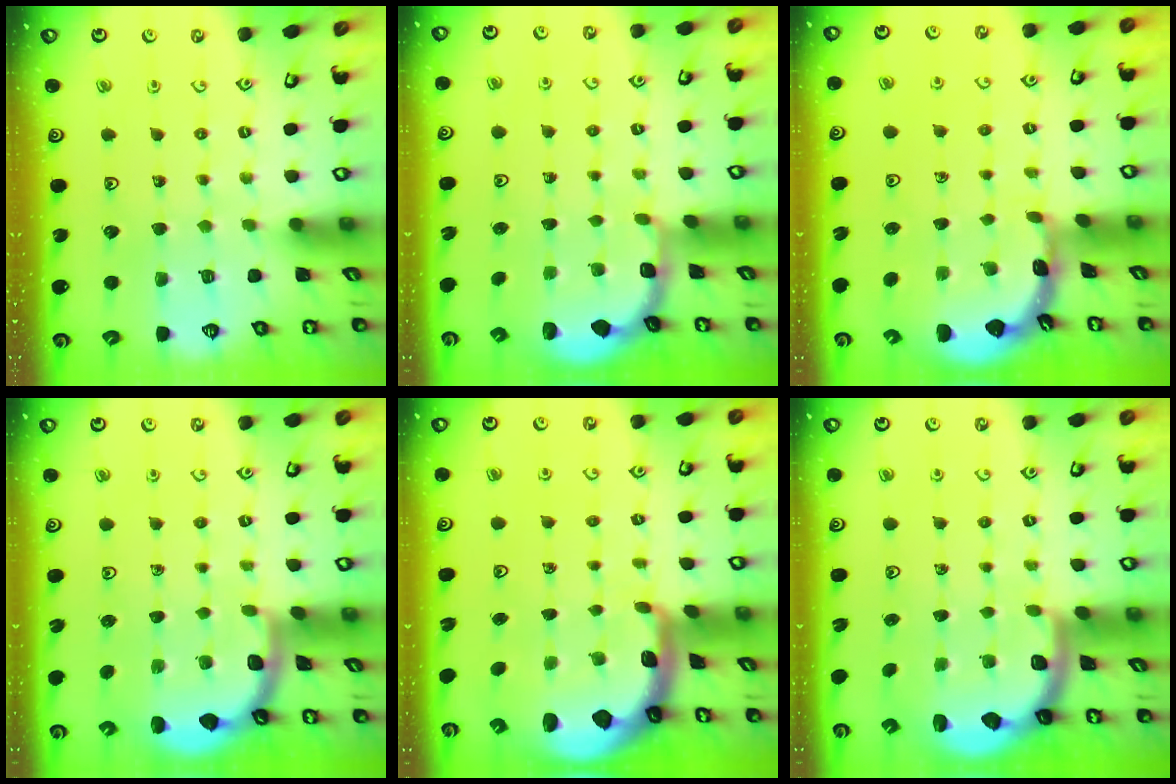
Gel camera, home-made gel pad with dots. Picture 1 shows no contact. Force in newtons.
{"total": 1.8, "press": 1.6, "slide": 0.8}
{"total": 1.8, "press": 1.8, "slide": 0.1}
{"total": 1.8, "press": 1.8, "slide": 0.0}
{"total": 1.7, "press": 1.7, "slide": 0.4}
{"total": 2.0, "press": 1.9, "slide": 0.5}